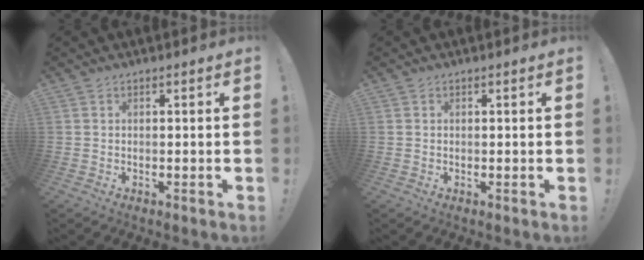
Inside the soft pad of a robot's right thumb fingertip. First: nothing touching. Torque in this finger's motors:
{"motor_torque": [-0.05, 0.17, 0.06, -0.19, 0.00]}